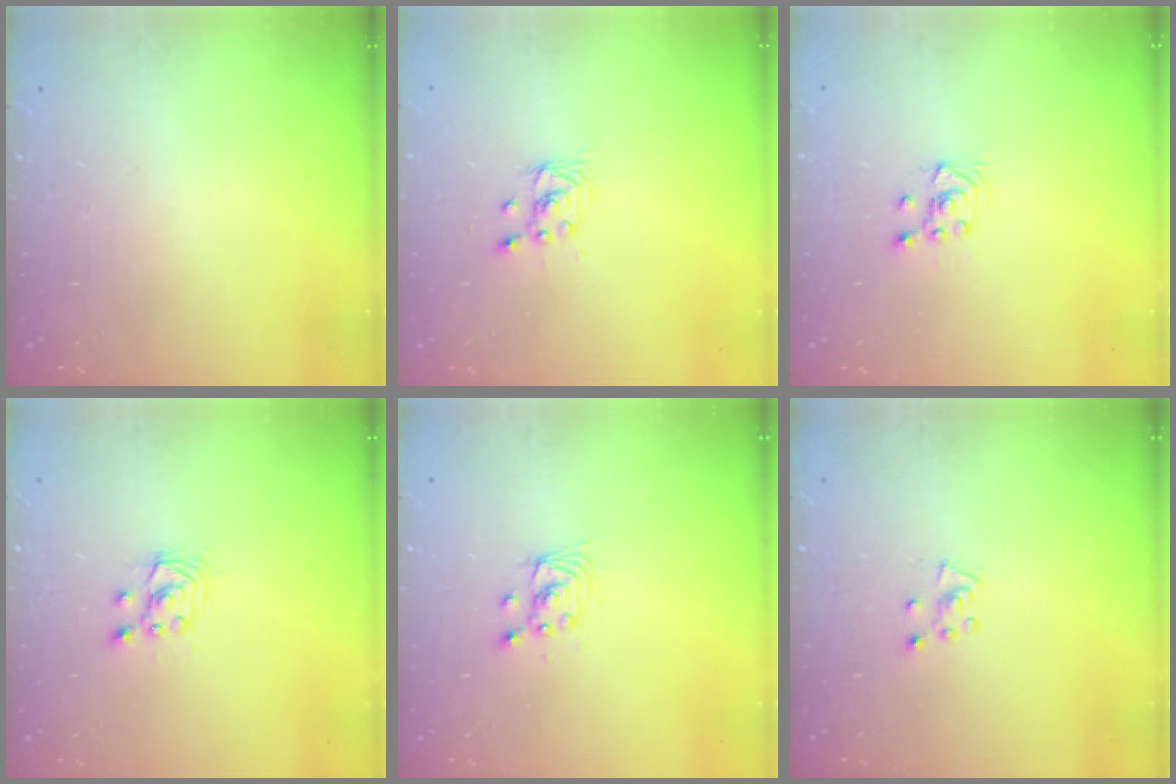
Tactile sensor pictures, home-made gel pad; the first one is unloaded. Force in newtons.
{"total": 2.2, "press": 2.2, "slide": 0.2}
{"total": 3.9, "press": 3.8, "slide": 0.7}
{"total": 2.9, "press": 2.9, "slide": 0.2}
{"total": 2.9, "press": 2.9, "slide": 0.0}
{"total": 5.0, "press": 4.9, "slide": 0.4}